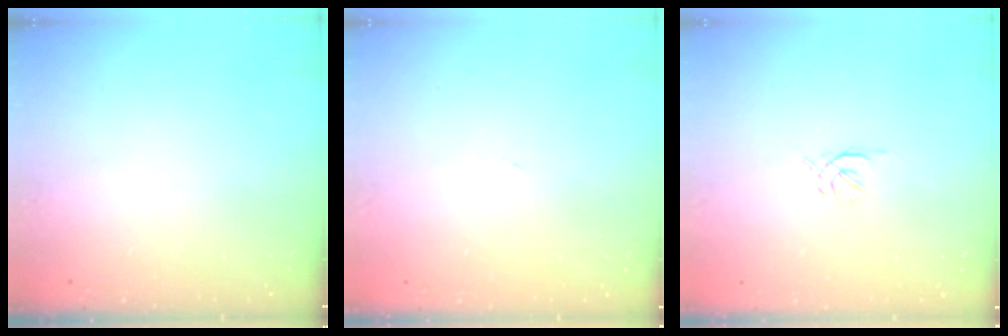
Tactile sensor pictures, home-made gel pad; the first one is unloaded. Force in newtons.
{"total": 0.0}
{"total": 1.6, "press": 1.5, "slide": 0.6}